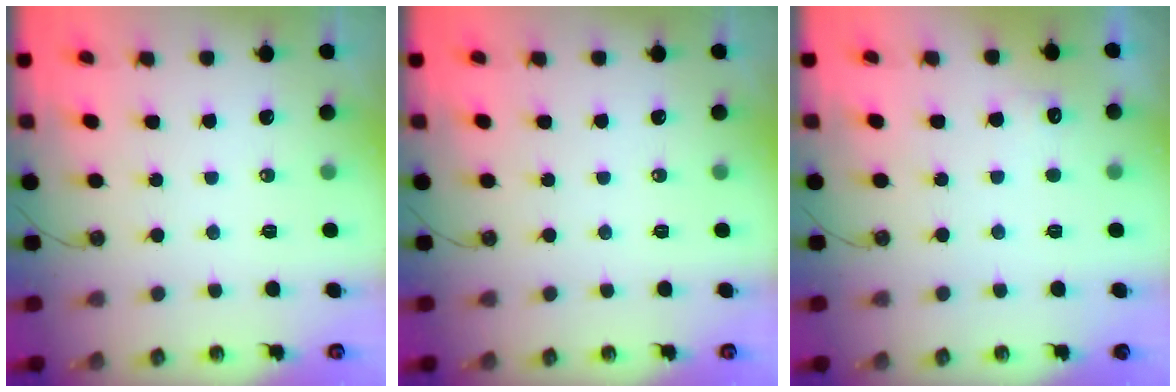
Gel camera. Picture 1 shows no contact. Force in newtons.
{"total": 0.0}
{"total": 4.7, "press": 4.5, "slide": 1.2}